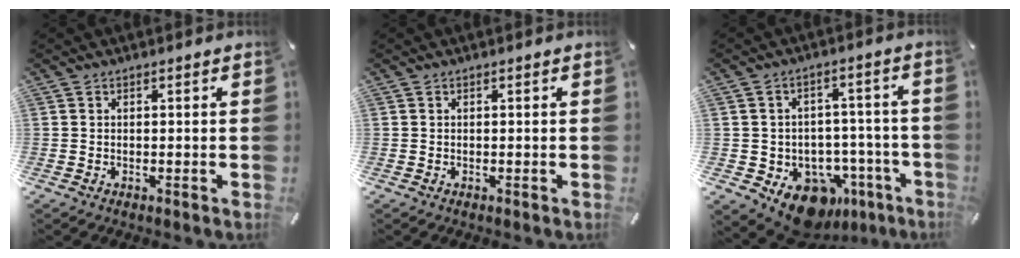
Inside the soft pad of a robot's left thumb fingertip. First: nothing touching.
{"total": 0.0}
{"total": 11.3, "force": [-6.5, 7.8, 4.9], "torque": [-0.051, 0.034, -0.101]}